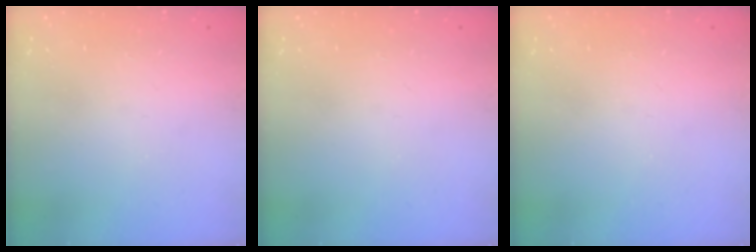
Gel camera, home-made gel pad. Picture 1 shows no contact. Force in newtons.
{"total": 0.0}
{"total": 0.0}